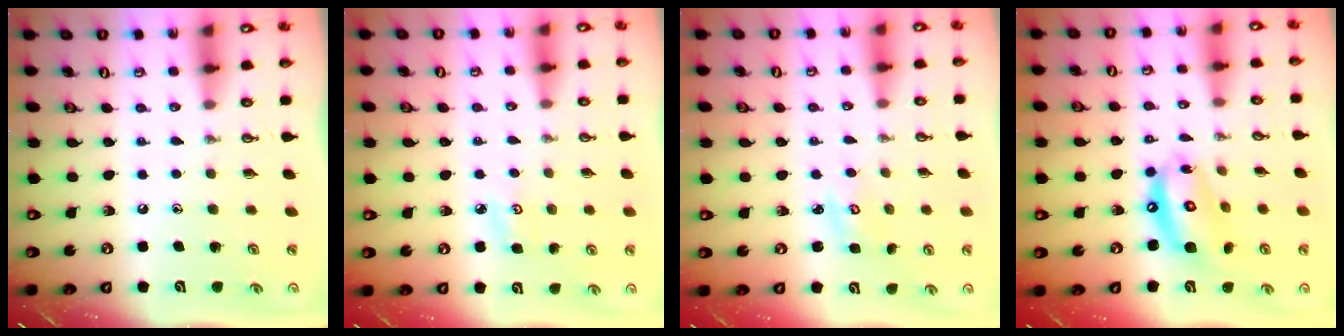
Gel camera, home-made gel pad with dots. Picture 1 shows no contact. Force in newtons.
{"total": 3.9, "press": 3.9, "slide": 0.4}
{"total": 3.1, "press": 3.0, "slide": 0.4}
{"total": 12.9, "press": 12.8, "slide": 1.5}